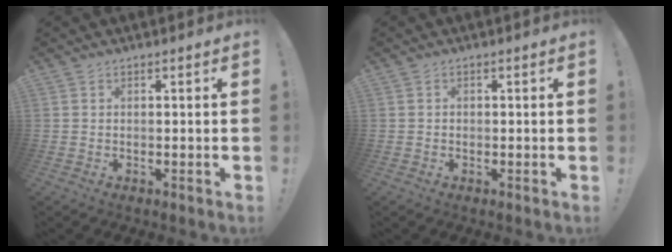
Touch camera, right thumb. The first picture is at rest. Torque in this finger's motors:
{"motor_torque": [-0.18, -0.23, -0.01, 0.06, 0.10]}